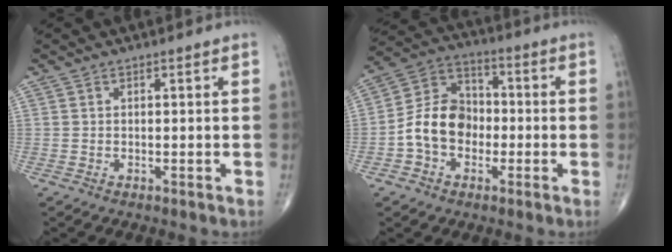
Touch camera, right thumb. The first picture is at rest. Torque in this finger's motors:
{"motor_torque": [0.32, 0.24, 1.35, -0.31, 0.07]}